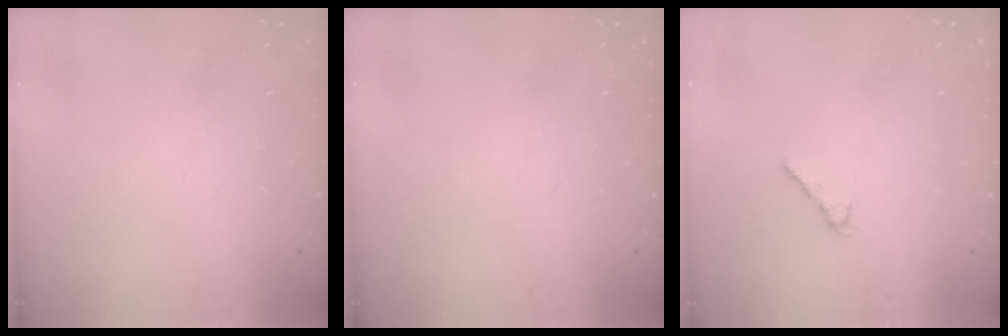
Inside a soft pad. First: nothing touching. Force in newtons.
{"total": 0.0}
{"total": 2.2, "press": 2.2, "slide": 0.4}